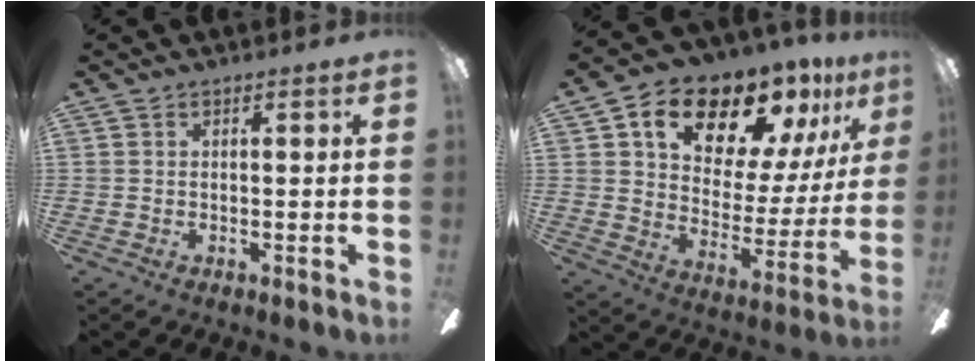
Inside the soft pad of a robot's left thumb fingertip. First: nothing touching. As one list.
[{"total": 18.1, "force": [13.3, 9.1, 8.3], "torque": [-0.133, -0.089, 0.227]}]